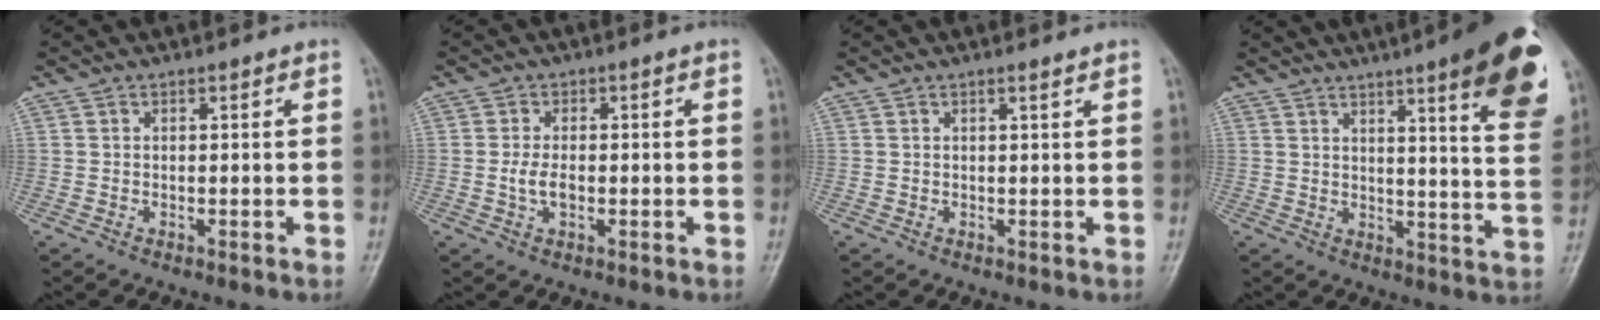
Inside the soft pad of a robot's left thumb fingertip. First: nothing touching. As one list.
[{"total": 3.3, "force": [-0.5, 2.0, 2.5], "torque": [-0.047, 0.007, -0.011]}, {"total": 0.9, "force": [0.6, -0.2, 0.6], "torque": [-0.016, -0.005, 0.012]}, {"total": 18.8, "force": [10.5, 3.0, 15.2], "torque": [-0.170, -0.047, 0.124]}]